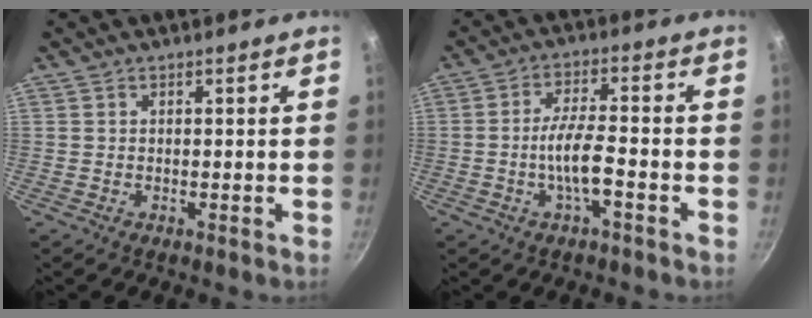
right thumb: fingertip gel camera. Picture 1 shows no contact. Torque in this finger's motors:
{"motor_torque": [2.95, 0.70, 1.51, -1.26, 0.64]}